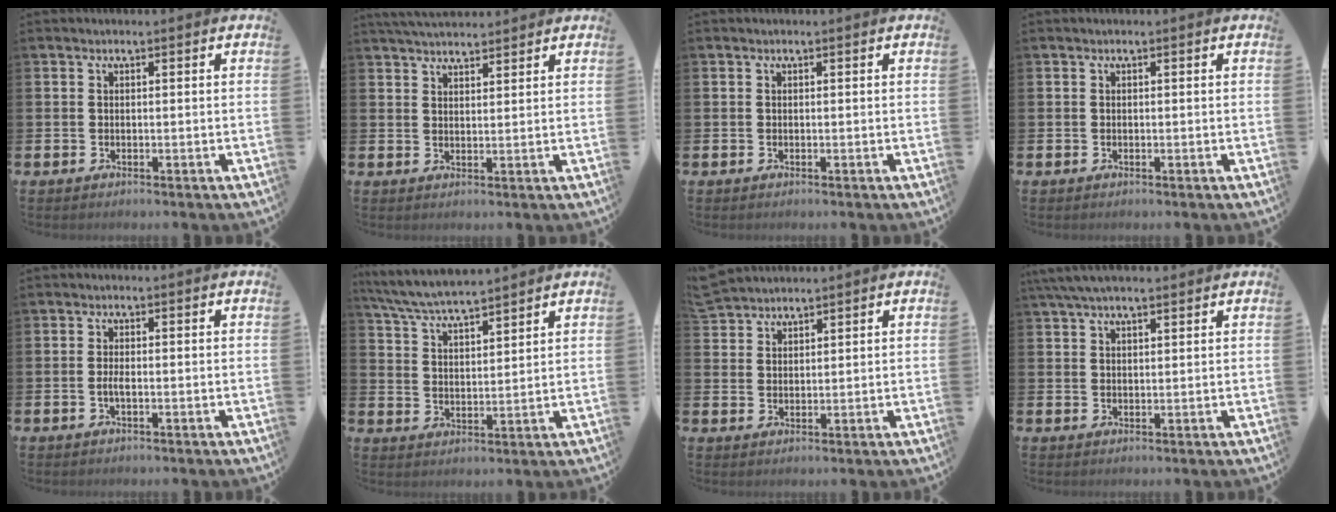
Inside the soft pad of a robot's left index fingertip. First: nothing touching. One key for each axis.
{"total": 3.6, "fx": 3.5, "fy": 0.5, "fz": 0.4, "tx": -0.010, "ty": -0.016, "tz": 0.064}
{"total": 0.0}
{"total": 0.0}
{"total": 1.3, "fx": -0.4, "fy": 0.4, "fz": 1.2, "tx": -0.023, "ty": 0.000, "tz": -0.008}
{"total": 6.1, "fx": 5.9, "fy": 0.3, "fz": 1.3, "tx": -0.049, "ty": -0.030, "tz": 0.106}
{"total": 3.7, "fx": 3.6, "fy": 0.7, "fz": 0.0, "tx": -0.003, "ty": -0.016, "tz": 0.068}
{"total": 4.3, "fx": 3.5, "fy": 1.1, "fz": 2.2, "tx": -0.043, "ty": -0.007, "tz": 0.064}